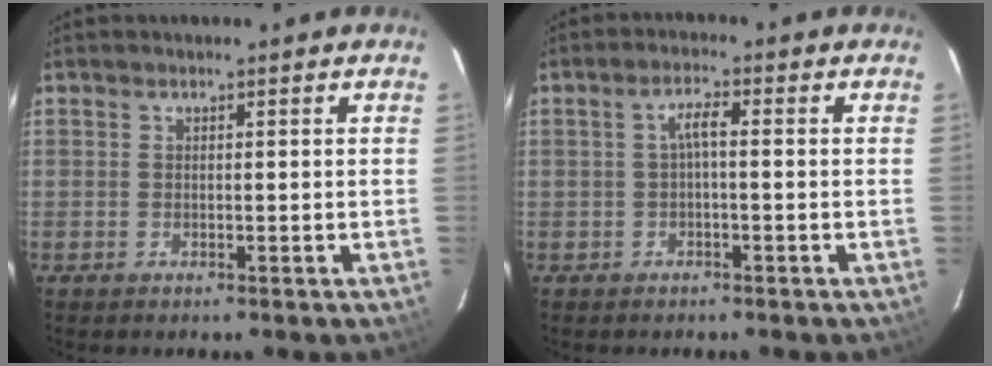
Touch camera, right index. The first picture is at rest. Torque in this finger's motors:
{"motor_torque": [0.06, 0.00, 0.05, 0.03]}